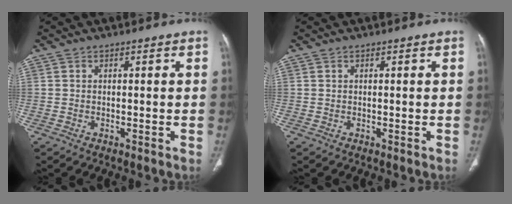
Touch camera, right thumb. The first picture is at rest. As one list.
[{"total": 0.0}]